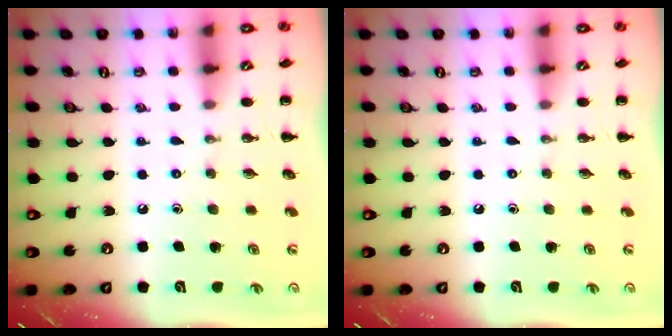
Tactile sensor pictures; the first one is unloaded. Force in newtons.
{"total": 0.0}